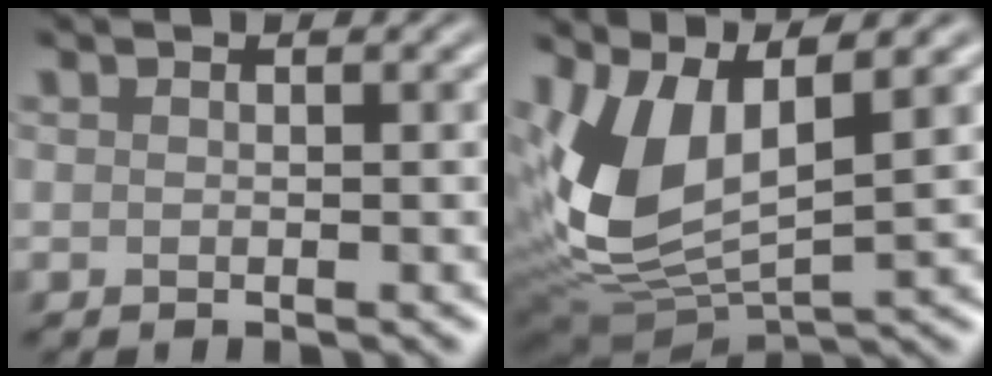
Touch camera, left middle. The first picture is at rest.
{"total": 8.7, "force": [2.2, 4.5, 7.2], "torque": [-0.166, -0.006, 0.043]}